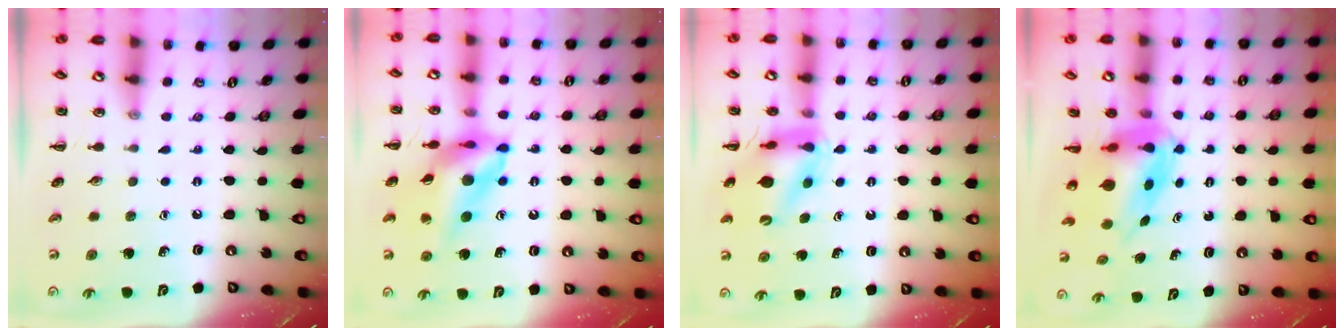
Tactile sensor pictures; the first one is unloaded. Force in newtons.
{"total": 14.2, "press": 13.5, "slide": 4.6}
{"total": 11.9, "press": 11.5, "slide": 3.3}
{"total": 6.4, "press": 6.1, "slide": 1.9}